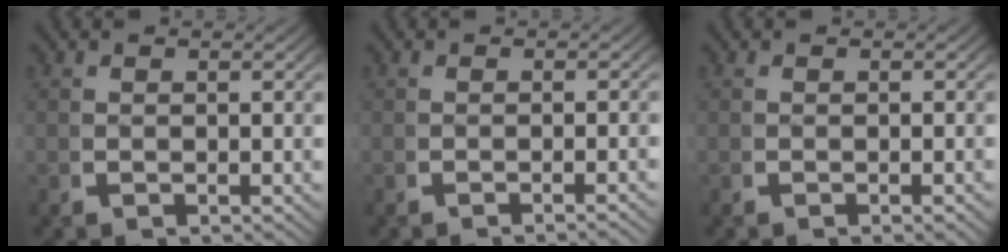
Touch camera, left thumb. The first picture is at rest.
{"total": 1.8, "force": [-1.3, -0.1, 1.2], "torque": [-0.015, 0.010, -0.024]}
{"total": 0.8, "force": [-0.4, 0.0, 0.6], "torque": [-0.009, 0.006, -0.008]}